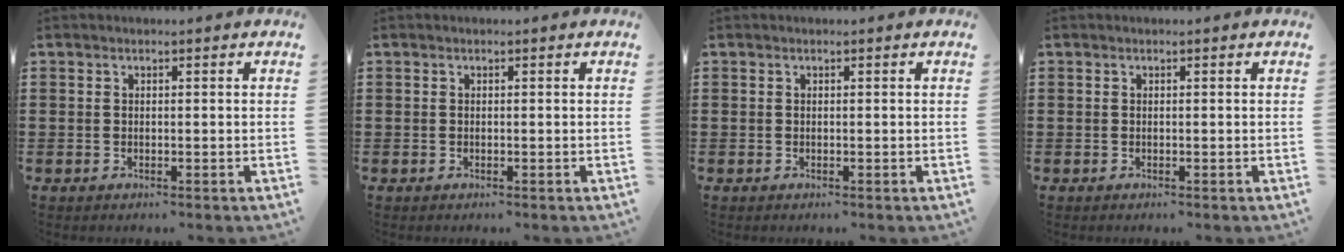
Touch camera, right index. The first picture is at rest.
{"total": 0.0}
{"total": 0.0}
{"total": 0.0}